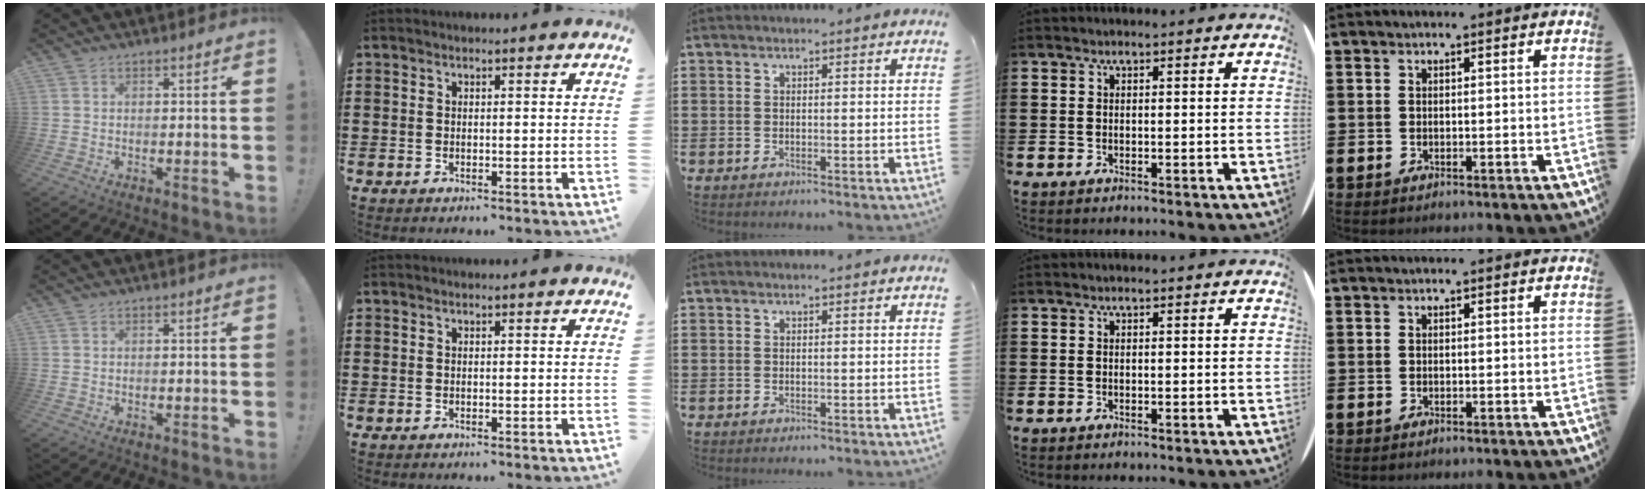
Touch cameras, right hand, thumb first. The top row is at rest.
{}